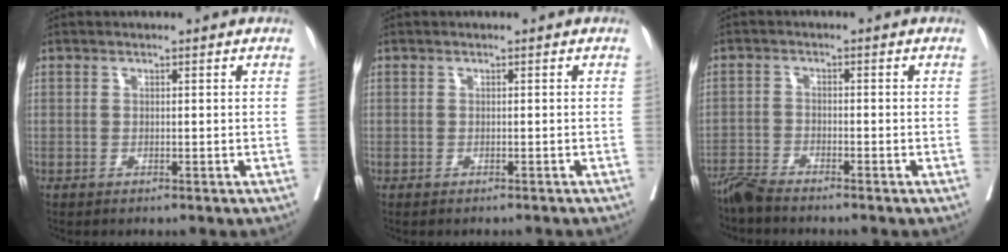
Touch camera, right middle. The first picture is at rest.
{"total": 2.2, "force": [-2.0, -0.4, 0.7], "torque": [-0.010, -0.008, -0.025]}
{"total": 3.4, "force": [-3.3, -0.3, 1.0], "torque": [-0.017, -0.013, -0.067]}